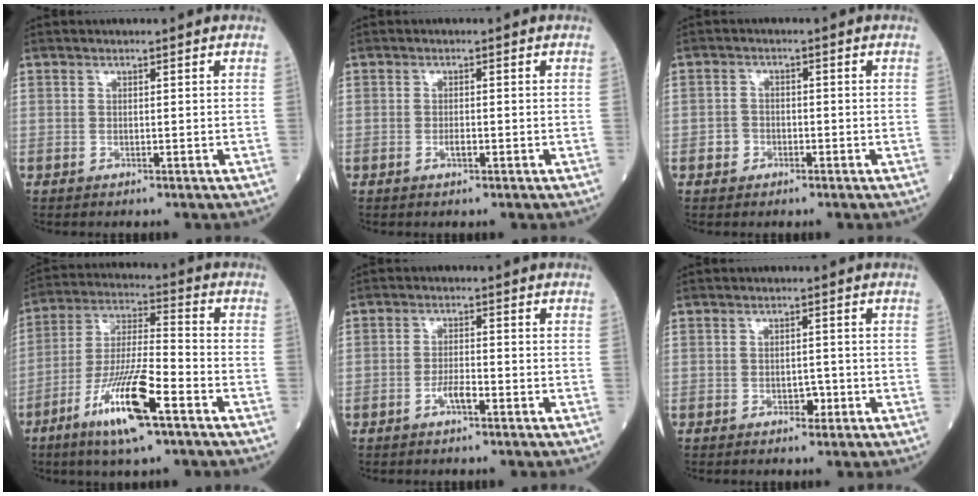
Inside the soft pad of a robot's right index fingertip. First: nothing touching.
{"total": 1.3, "force": [-0.5, 0.4, 1.1], "torque": [-0.020, 0.001, -0.009]}
{"total": 2.2, "force": [-1.1, 1.8, 0.6], "torque": [-0.009, 0.007, -0.022]}
{"total": 13.9, "force": [-7.3, 1.6, 11.7], "torque": [-0.228, -0.018, -0.134]}
{"total": 2.5, "force": [-1.4, 0.6, 2.0], "torque": [-0.036, 0.002, -0.027]}
{"total": 1.8, "force": [-0.9, 1.1, 1.2], "torque": [-0.011, 0.004, -0.011]}